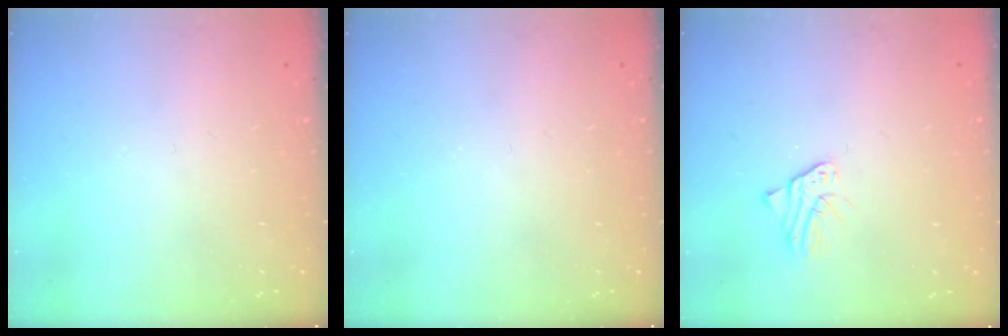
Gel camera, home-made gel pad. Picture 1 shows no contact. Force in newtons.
{"total": 0.0}
{"total": 2.5, "press": 2.5, "slide": 0.2}